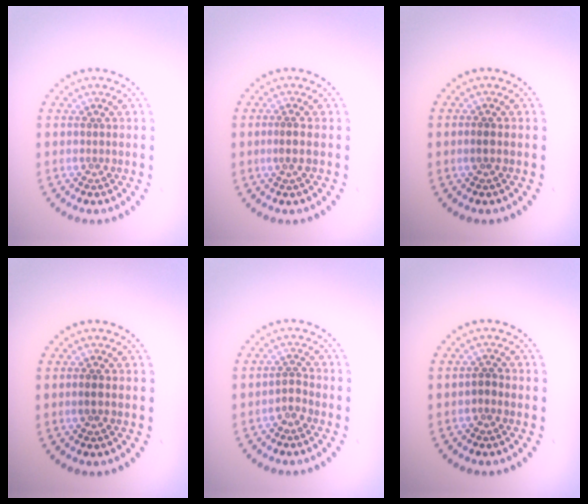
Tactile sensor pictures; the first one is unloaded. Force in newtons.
{"total": 1.4, "press": 1.3, "slide": 0.7}
{"total": 0.8, "press": 0.7, "slide": 0.3}
{"total": 0.8, "press": 0.7, "slide": 0.3}
{"total": 1.4, "press": 1.1, "slide": 0.9}
{"total": 0.9, "press": 0.8, "slide": 0.5}